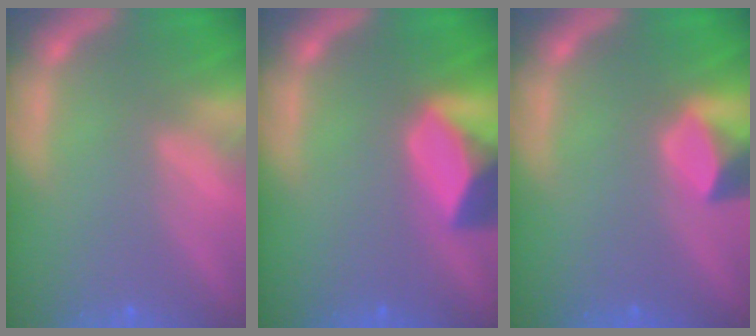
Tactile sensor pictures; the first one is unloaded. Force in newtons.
{"total": 6.4}
{"total": 3.0}